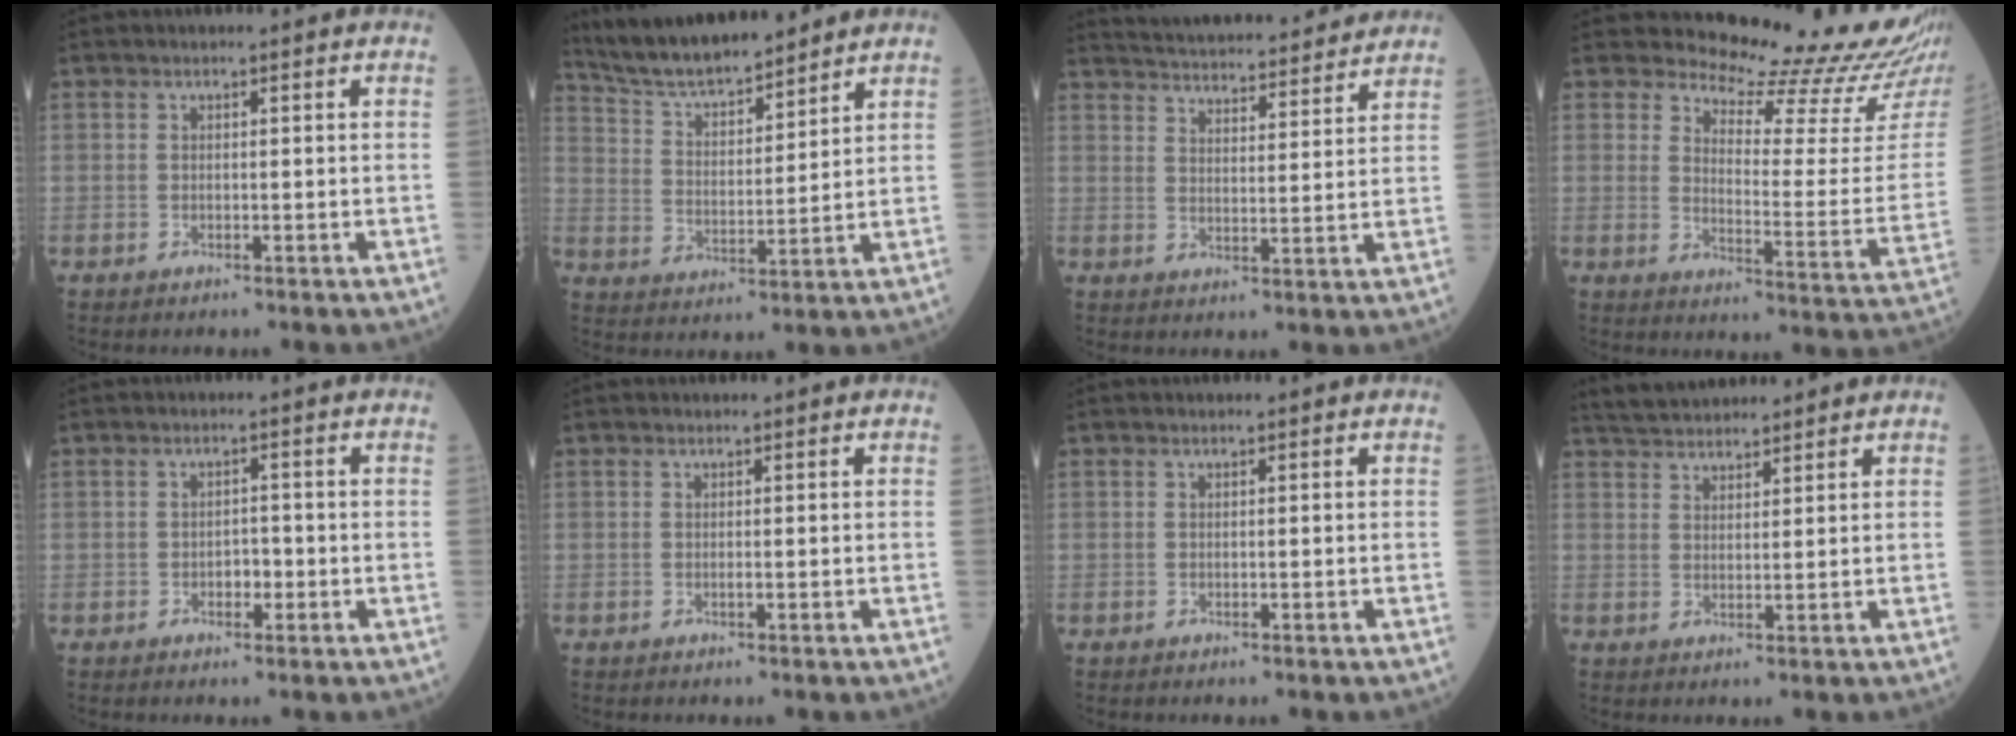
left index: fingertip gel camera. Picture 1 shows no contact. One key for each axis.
{"total": 12.7, "fx": 11.6, "fy": 2.0, "fz": 4.6, "tx": -0.086, "ty": 0.018, "tz": 0.211}
{"total": 19.6, "fx": 18.6, "fy": 2.3, "fz": 5.7, "tx": -0.089, "ty": 0.013, "tz": 0.256}
{"total": 17.6, "fx": 17.0, "fy": 0.3, "fz": 4.7, "tx": -0.070, "ty": -0.123, "tz": 0.194}
{"total": 1.9, "fx": -0.7, "fy": 1.2, "fz": 1.4, "tx": -0.017, "ty": 0.005, "tz": -0.010}
{"total": 0.0}
{"total": 0.0}
{"total": 7.4, "fx": 7.0, "fy": 1.4, "fz": 2.0, "tx": -0.038, "ty": 0.034, "tz": 0.118}